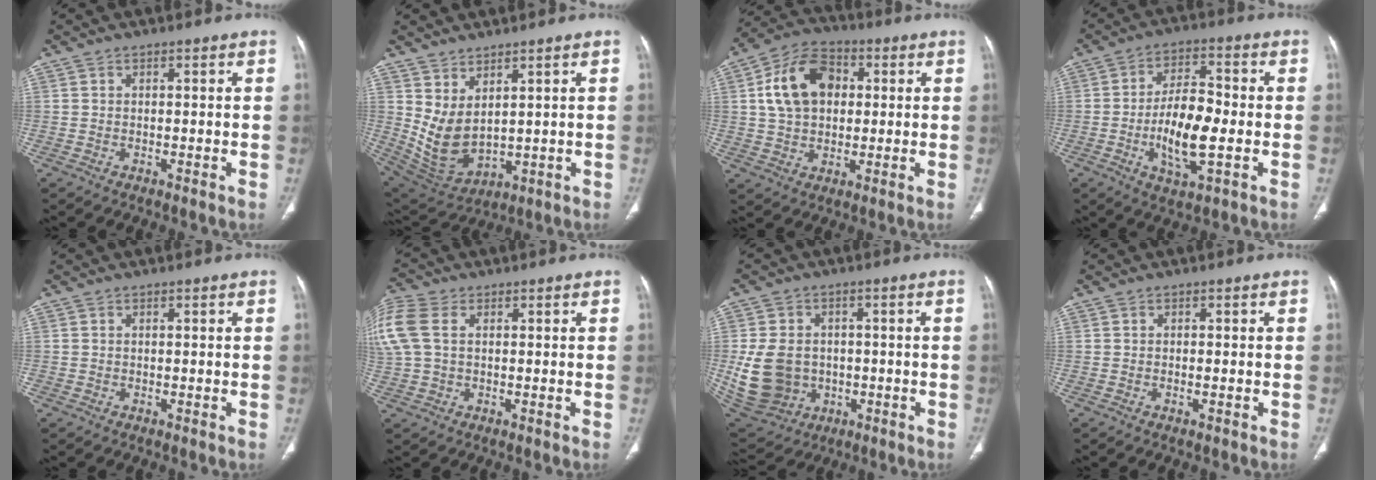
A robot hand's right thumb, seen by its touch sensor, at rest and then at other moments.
{"total": 8.8, "force": [3.0, 4.7, 6.8], "torque": [-0.118, -0.030, 0.085]}
{"total": 13.6, "force": [2.6, 9.6, 9.3], "torque": [-0.144, 0.014, 0.039]}
{"total": 12.0, "force": [-2.4, 4.6, 10.8], "torque": [-0.192, 0.011, -0.044]}
{"total": 0.0}
{"total": 13.2, "force": [2.7, 9.1, 9.1], "torque": [-0.260, 0.026, 0.053]}
{"total": 13.7, "force": [-1.3, 11.3, 7.5], "torque": [-0.135, 0.005, 0.002]}
{"total": 0.6, "force": [-0.3, 0.1, 0.6], "torque": [-0.011, 0.002, -0.004]}